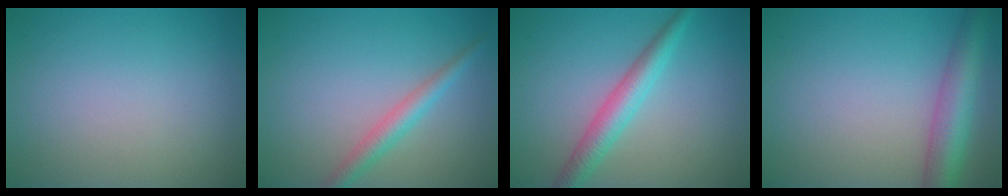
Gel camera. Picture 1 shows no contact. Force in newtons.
{"total": 2.5, "press": 2.5, "slide": 0.0}
{"total": 3.6, "press": 3.6, "slide": 0.0}
{"total": 5.4, "press": 5.4, "slide": 0.3}